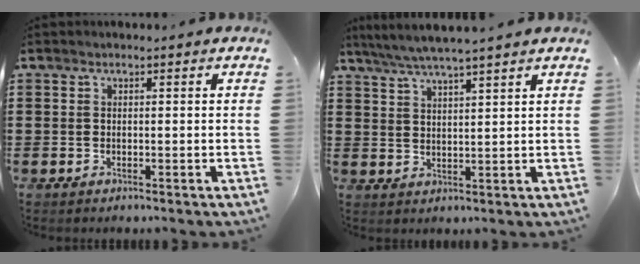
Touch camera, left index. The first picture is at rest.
{"total": 4.3, "force": [3.8, -0.5, 1.9], "torque": [-0.048, -0.015, 0.067]}